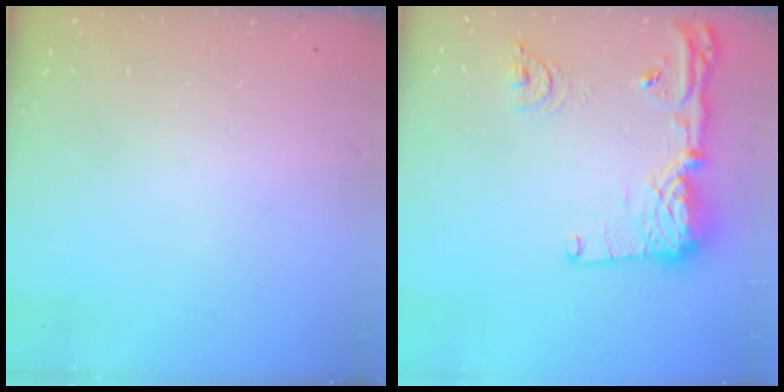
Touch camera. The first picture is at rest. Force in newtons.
{"total": 16.7, "press": 16.6, "slide": 1.9}